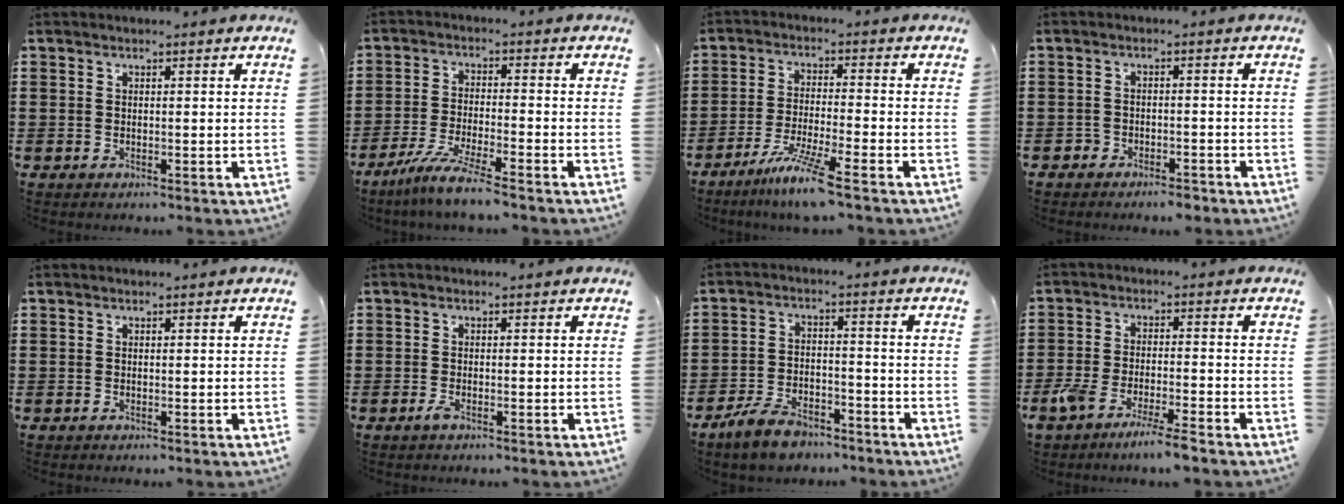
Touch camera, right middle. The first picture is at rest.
{"total": 6.4, "force": [-5.3, -0.3, 3.5], "torque": [-0.081, -0.020, -0.103]}
{"total": 6.8, "force": [-5.1, -0.3, 4.5], "torque": [-0.090, -0.015, -0.096]}
{"total": 2.4, "force": [-2.4, 0.6, 0.0], "torque": [-0.008, 0.001, -0.052]}
{"total": 0.0}
{"total": 1.2, "force": [-0.6, 0.2, 1.0], "torque": [-0.026, -0.006, -0.013]}
{"total": 6.0, "force": [-5.0, 2.0, 2.5], "torque": [-0.060, 0.007, -0.100]}
{"total": 5.5, "force": [-4.5, 0.3, 3.2], "torque": [-0.072, -0.012, -0.085]}